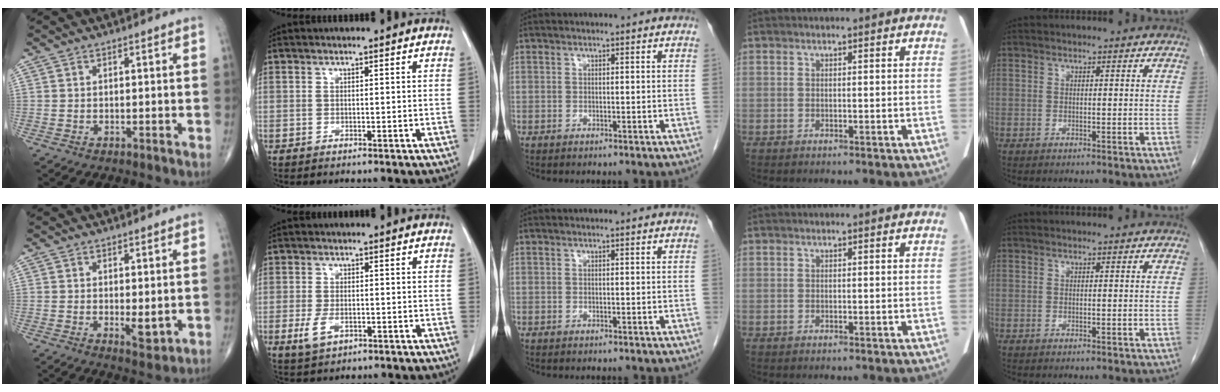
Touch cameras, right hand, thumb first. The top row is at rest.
{"thumb": {"total": 3.1, "force": [0.0, 1.1, 2.9], "torque": [-0.041, -0.011, 0.006]}, "index": {"total": 3.7, "force": [-1.3, 2.1, 2.8], "torque": [-0.061, -0.002, -0.017]}}